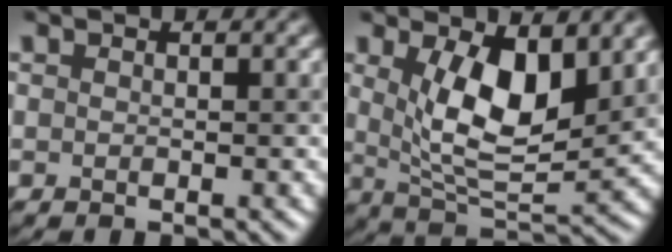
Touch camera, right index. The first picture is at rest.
{"total": 7.6, "force": [2.2, 3.1, 6.5], "torque": [-0.120, -0.014, 0.044]}